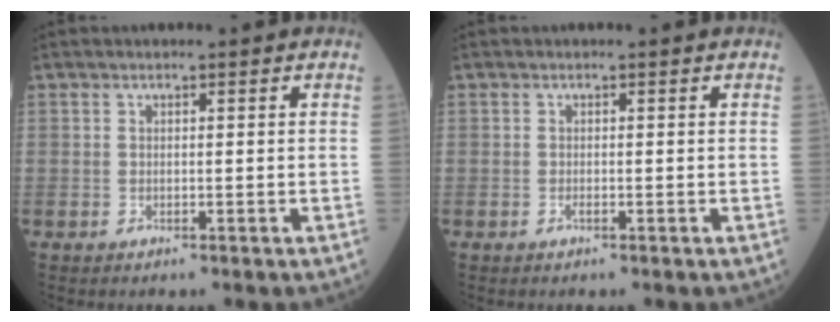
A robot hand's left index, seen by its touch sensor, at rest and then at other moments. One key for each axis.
{"total": 0.0}